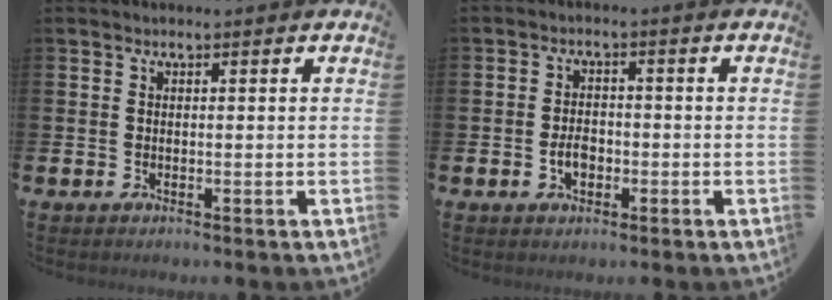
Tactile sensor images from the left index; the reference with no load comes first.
{"total": 2.8, "force": [-0.8, 1.9, 1.9], "torque": [-0.027, -0.001, -0.019]}